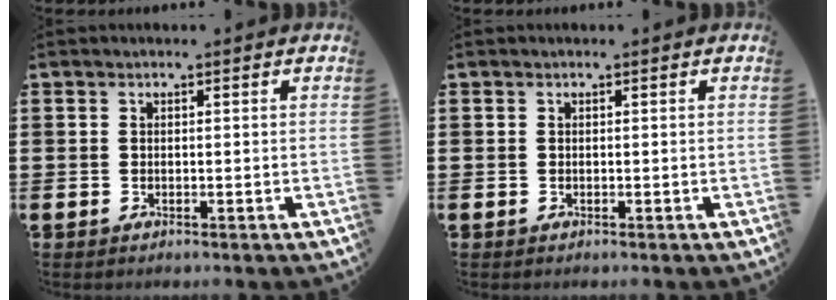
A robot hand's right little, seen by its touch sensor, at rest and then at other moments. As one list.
[{"total": 0.0}]